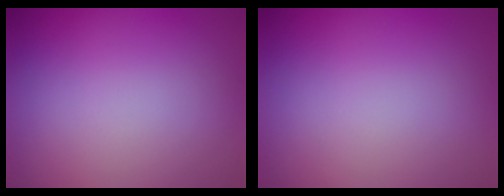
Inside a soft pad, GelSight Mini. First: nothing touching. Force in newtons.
{"total": 0.0}